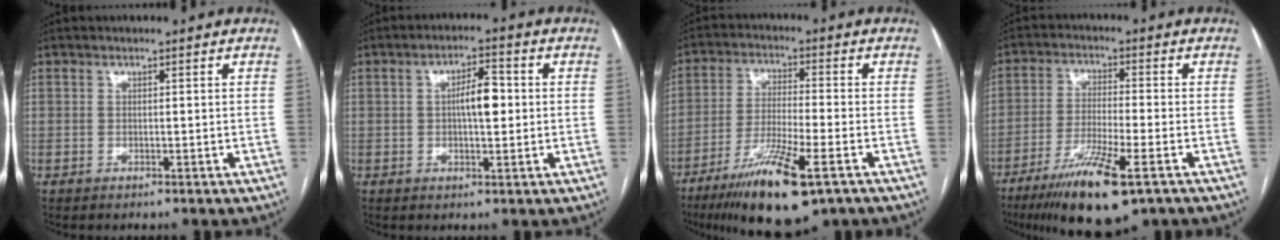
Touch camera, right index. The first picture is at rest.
{"total": 5.4, "force": [0.3, 1.7, 5.1], "torque": [-0.086, 0.012, 0.004]}
{"total": 13.8, "force": [-7.9, 1.8, 11.2], "torque": [-0.210, -0.031, -0.135]}
{"total": 12.4, "force": [-7.2, 1.5, 10.0], "torque": [-0.185, -0.031, -0.122]}